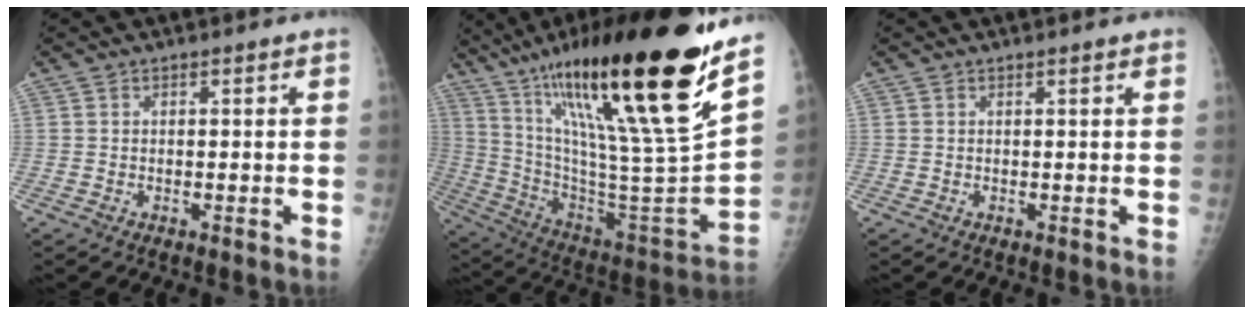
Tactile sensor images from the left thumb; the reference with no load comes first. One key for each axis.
{"total": 35.0, "fx": 21.7, "fy": 4.6, "fz": 27.0, "tx": -0.422, "ty": -0.072, "tz": 0.372}
{"total": 0.9, "fx": 0.7, "fy": 0.1, "fz": 0.6, "tx": -0.006, "ty": 0.002, "tz": 0.011}